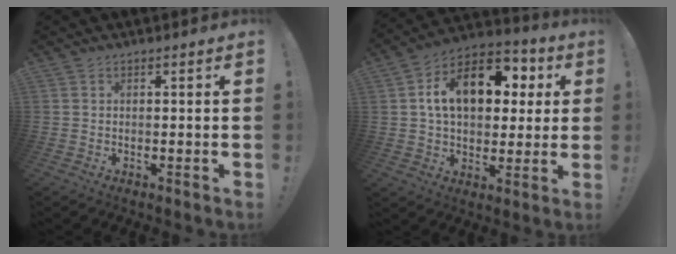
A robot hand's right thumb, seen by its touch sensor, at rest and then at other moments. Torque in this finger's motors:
{"motor_torque": [2.49, 2.52, 0.85, -0.45, 0.13]}